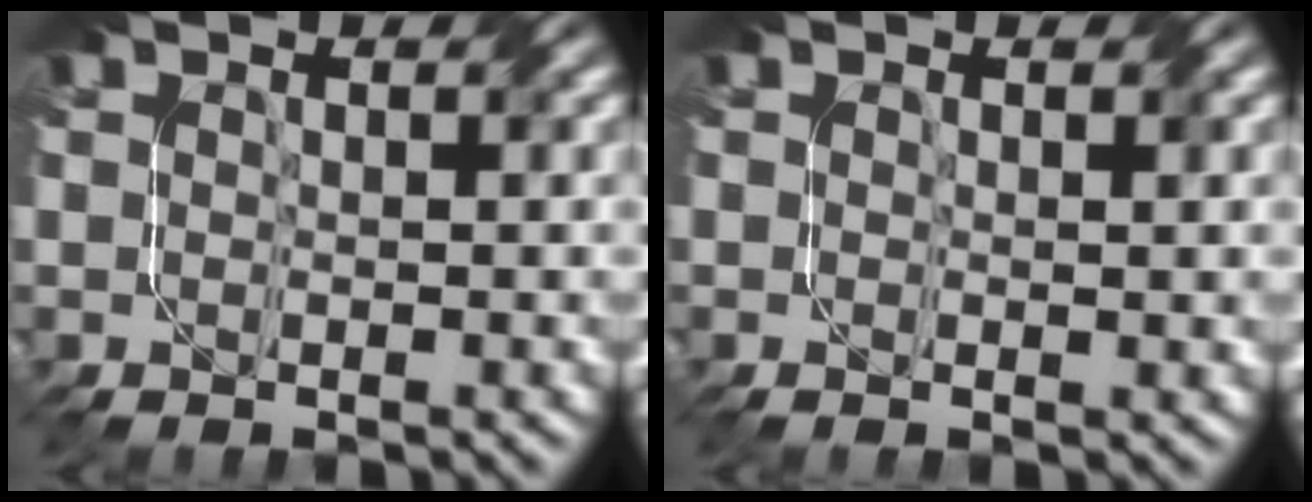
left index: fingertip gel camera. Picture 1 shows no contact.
{"total": 0.8, "force": [0.0, 0.3, 0.7], "torque": [-0.011, -0.005, -0.002]}